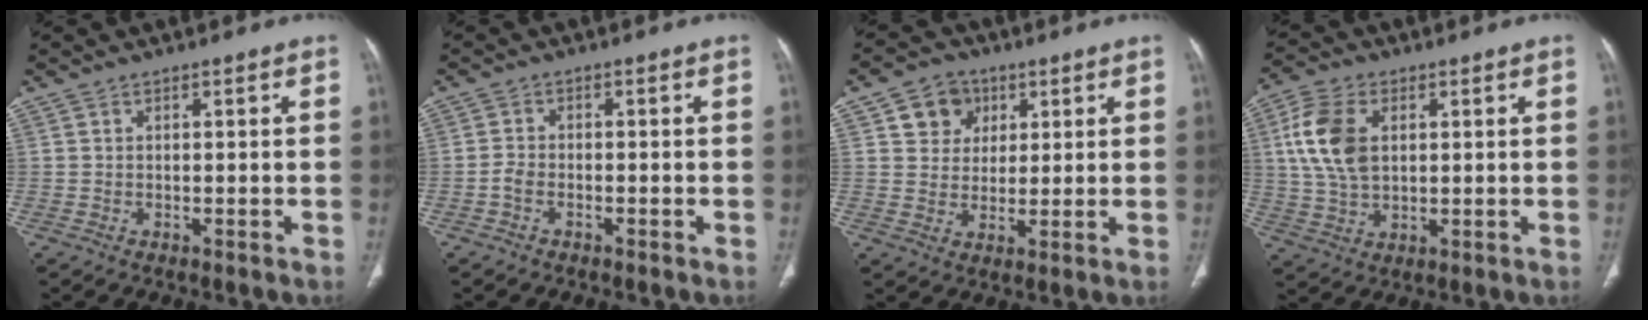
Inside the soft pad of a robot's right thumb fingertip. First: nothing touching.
{"total": 1.8, "force": [-1.0, 1.0, 1.1], "torque": [-0.024, 0.009, -0.022]}
{"total": 7.5, "force": [3.1, 6.4, 2.4], "torque": [-0.007, -0.008, 0.050]}
{"total": 11.1, "force": [2.5, 6.9, 8.3], "torque": [-0.167, 0.002, 0.049]}